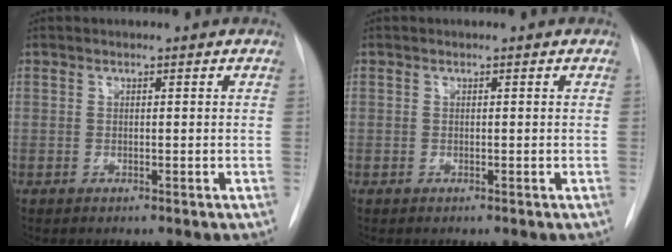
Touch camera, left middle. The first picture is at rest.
{"total": 0.0}